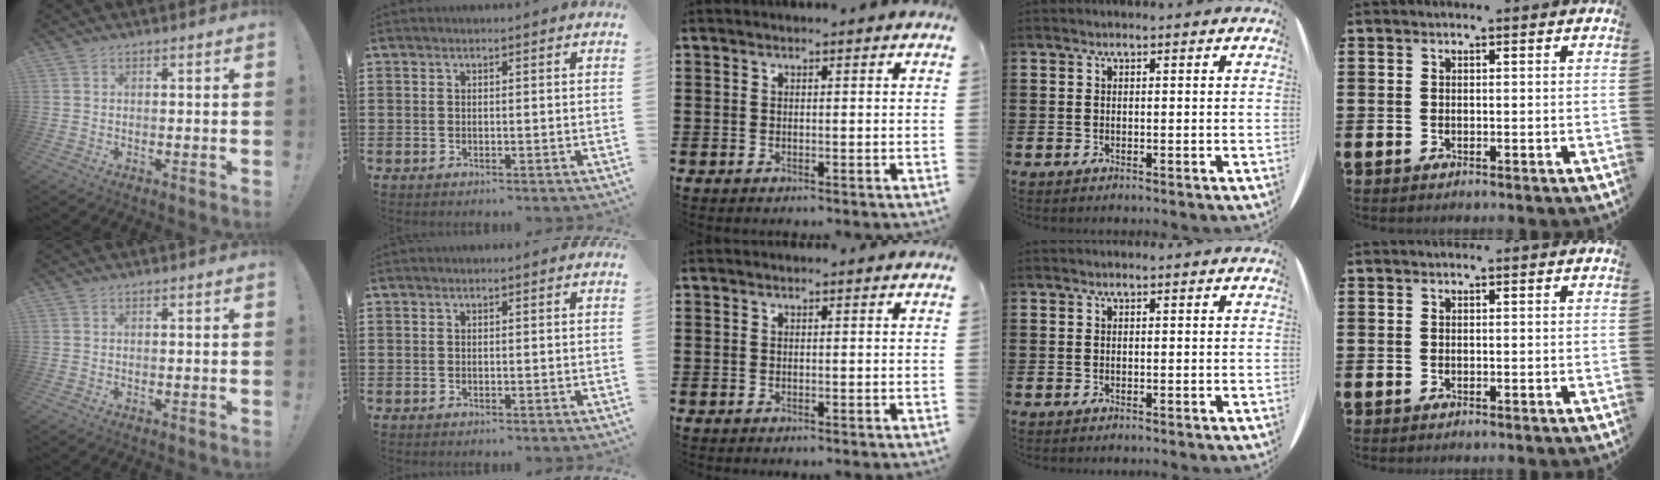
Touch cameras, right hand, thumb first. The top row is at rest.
{}